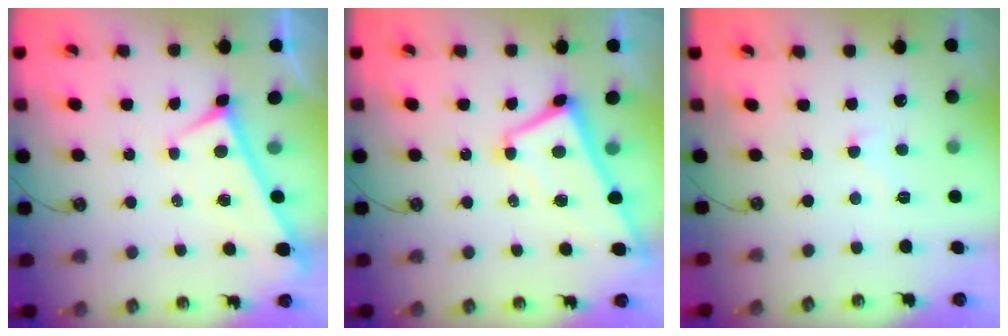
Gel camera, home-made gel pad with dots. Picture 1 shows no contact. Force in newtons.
{"total": 5.8, "press": 5.7, "slide": 0.8}
{"total": 2.9, "press": 2.8, "slide": 0.6}